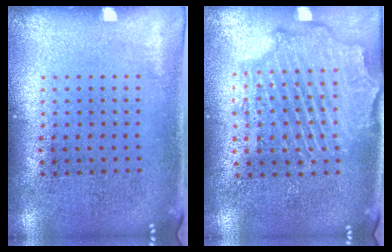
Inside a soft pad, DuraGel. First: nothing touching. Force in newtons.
{"total": 2.1, "press": 2.0, "slide": 0.4}